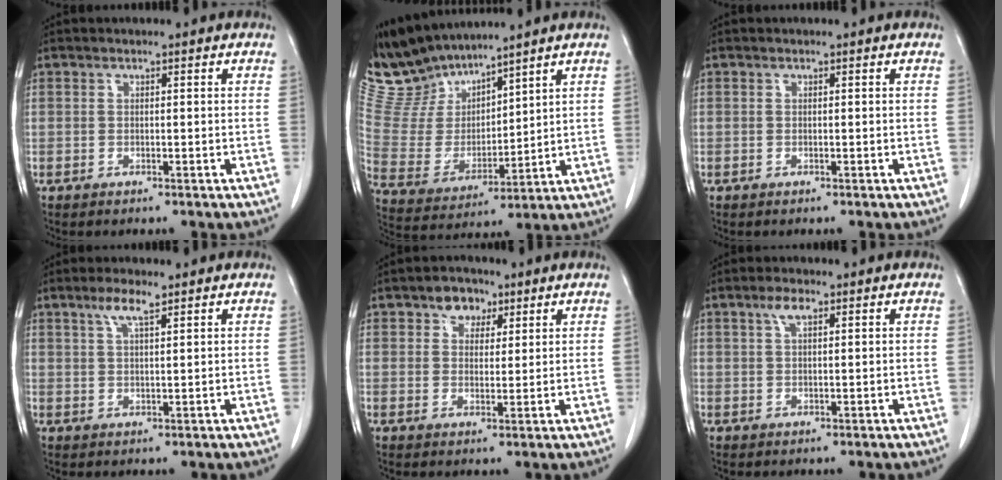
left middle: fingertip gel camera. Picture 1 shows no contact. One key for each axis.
{"total": 11.1, "fx": 10.7, "fy": 2.3, "fz": 1.4, "tx": -0.055, "ty": 0.004, "tz": 0.239}
{"total": 0.0}
{"total": 3.5, "fx": 2.3, "fy": 0.4, "fz": 2.6, "tx": -0.054, "ty": 0.004, "tz": 0.045}
{"total": 4.1, "fx": 2.3, "fy": 2.9, "fz": 1.7, "tx": -0.024, "ty": 0.011, "tz": 0.038}
{"total": 2.4, "fx": 1.3, "fy": 0.8, "fz": 1.9, "tx": -0.042, "ty": 0.007, "tz": 0.027}